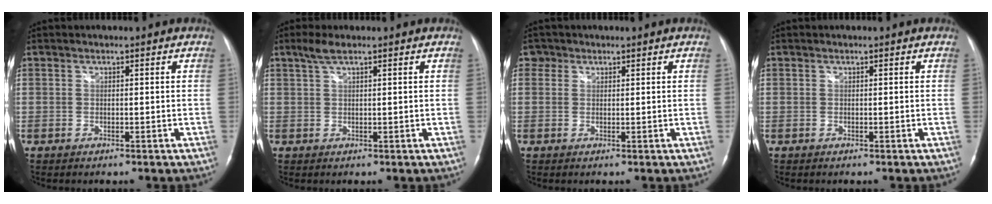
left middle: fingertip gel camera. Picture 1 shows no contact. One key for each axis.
{"total": 2.4, "fx": 1.7, "fy": 0.3, "fz": 1.7, "tx": -0.042, "ty": 0.012, "tz": 0.036}
{"total": 1.7, "fx": 0.9, "fy": 1.5, "fz": 0.0, "tx": 0.012, "ty": 0.005, "tz": 0.008}
{"total": 0.0}